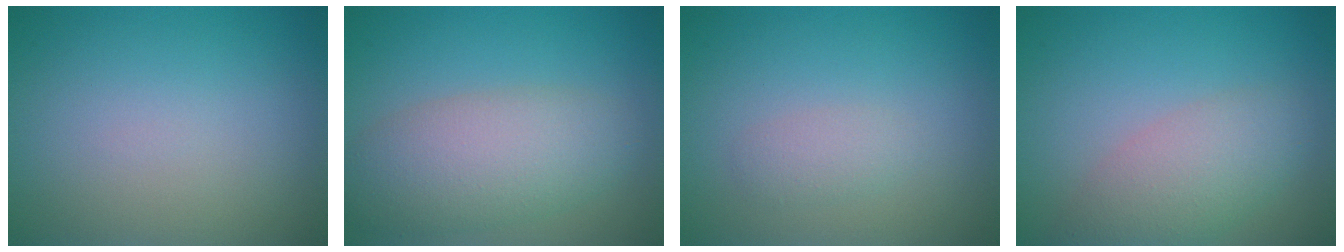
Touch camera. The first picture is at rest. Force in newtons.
{"total": 5.8, "press": 5.7, "slide": 0.4}
{"total": 1.4, "press": 1.4, "slide": 0.1}
{"total": 4.2, "press": 4.2, "slide": 0.4}